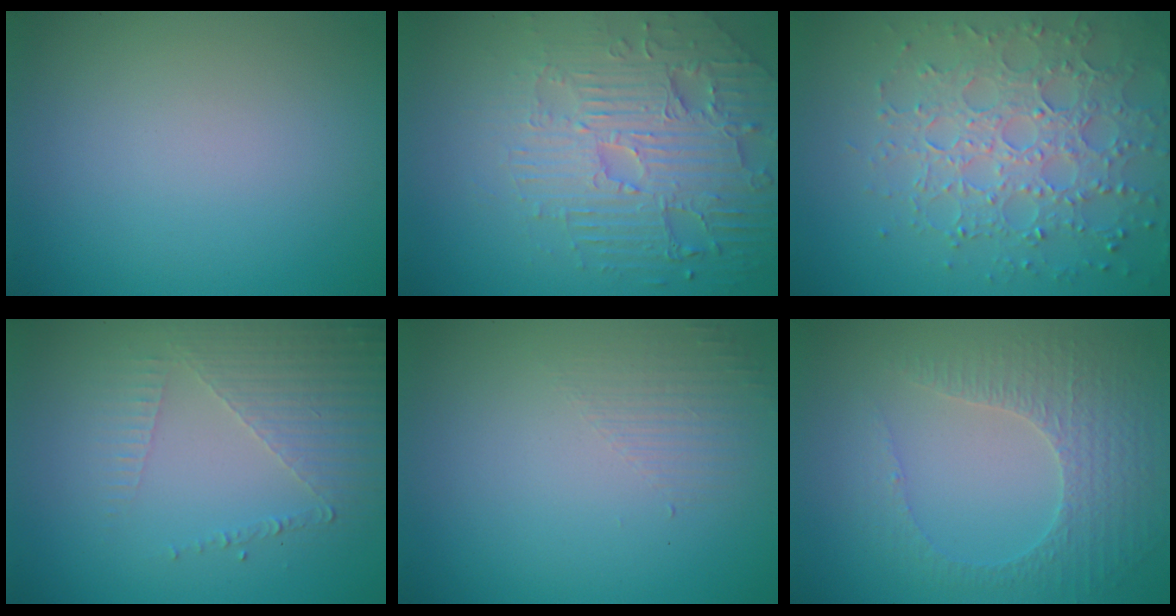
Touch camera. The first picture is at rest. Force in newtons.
{"total": 6.5, "press": 5.1, "slide": 4.0}
{"total": 6.1, "press": 5.0, "slide": 3.6}
{"total": 5.1, "press": 3.1, "slide": 4.0}
{"total": 1.4, "press": 0.2, "slide": 1.4}
{"total": 3.8, "press": 3.2, "slide": 2.0}